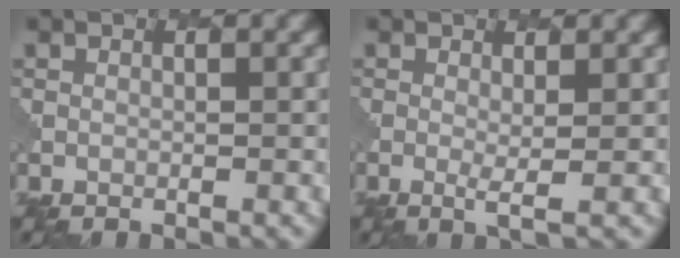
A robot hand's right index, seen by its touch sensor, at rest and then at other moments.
{"total": 1.3, "force": [0.4, 0.0, 1.3], "torque": [-0.029, -0.008, 0.005]}